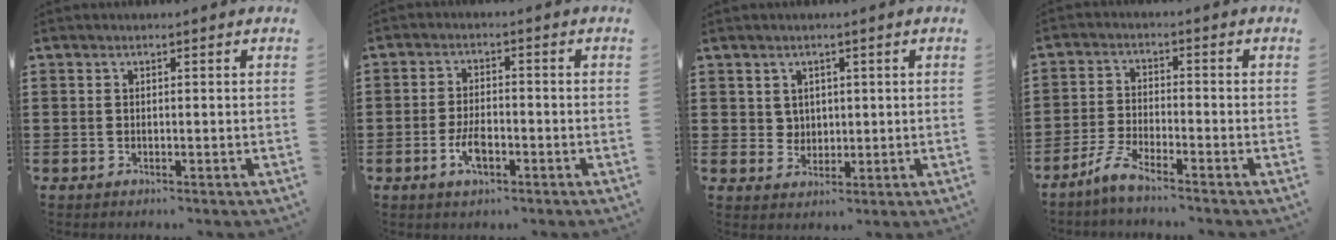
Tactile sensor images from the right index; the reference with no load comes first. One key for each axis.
{"total": 4.3, "fx": -1.8, "fy": 1.9, "fz": 3.4, "tx": -0.079, "ty": -0.001, "tz": -0.038}
{"total": 2.7, "fx": 1.4, "fy": 2.3, "fz": 0.5, "tx": -0.018, "ty": 0.011, "tz": 0.026}
{"total": 4.2, "fx": -3.6, "fy": 0.2, "fz": 2.1, "tx": -0.065, "ty": -0.007, "tz": -0.077}